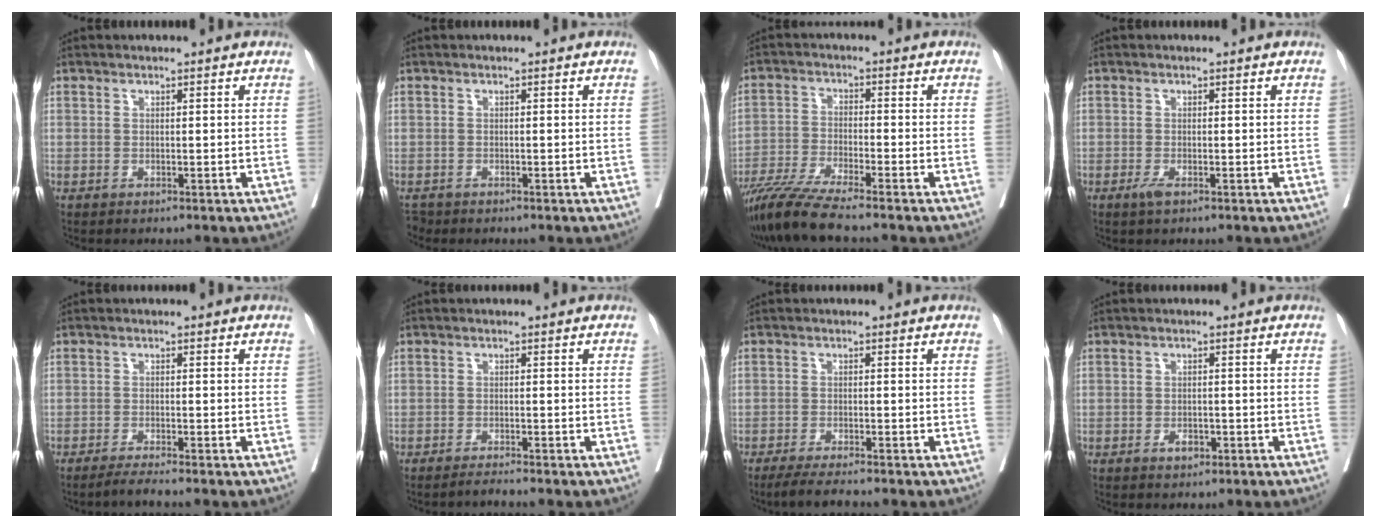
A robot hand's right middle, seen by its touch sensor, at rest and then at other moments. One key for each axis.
{"total": 1.1, "fx": -1.0, "fy": 0.3, "fz": 0.0, "tx": -0.003, "ty": -0.005, "tz": -0.016}
{"total": 8.6, "fx": -7.3, "fy": -1.0, "fz": 4.4, "tx": -0.072, "ty": -0.029, "tz": -0.135}
{"total": 1.3, "fx": -0.8, "fy": 0.1, "fz": 1.0, "tx": -0.021, "ty": -0.004, "tz": -0.013}
{"total": 2.5, "fx": -2.2, "fy": -0.7, "fz": 1.1, "tx": -0.024, "ty": -0.006, "tz": -0.043}
{"total": 1.5, "fx": -1.4, "fy": -0.6, "fz": 0.3, "tx": -0.008, "ty": -0.002, "tz": -0.027}
{"total": 4.2, "fx": -3.6, "fy": -0.2, "fz": 2.2, "tx": -0.036, "ty": -0.012, "tz": -0.064}
{"total": 1.6, "fx": -0.8, "fy": 1.0, "fz": 1.0, "tx": -0.016, "ty": 0.001, "tz": -0.010}